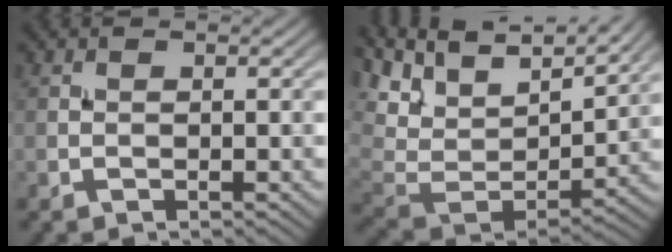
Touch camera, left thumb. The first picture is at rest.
{"total": 12.3, "force": [7.1, 5.8, 8.2], "torque": [-0.202, 0.015, 0.127]}